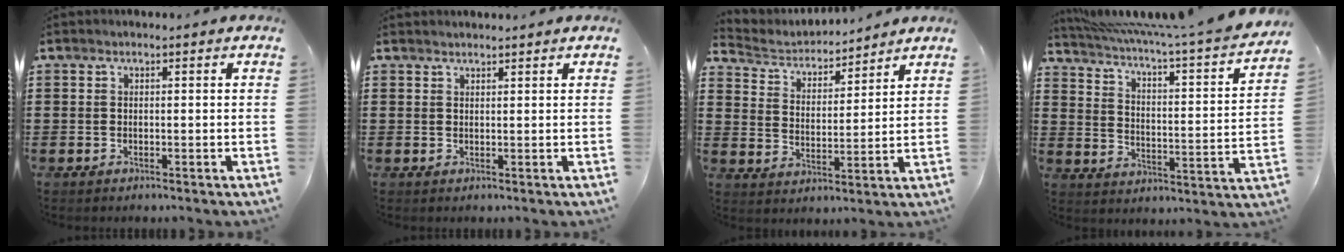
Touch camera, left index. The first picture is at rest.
{"total": 1.1, "force": [1.1, 0.1, 0.0], "torque": [-0.002, -0.001, 0.022]}
{"total": 4.1, "force": [3.9, 1.1, 0.3], "torque": [-0.032, -0.027, 0.064]}
{"total": 3.8, "force": [3.2, -0.5, 2.0], "torque": [-0.058, -0.041, 0.043]}